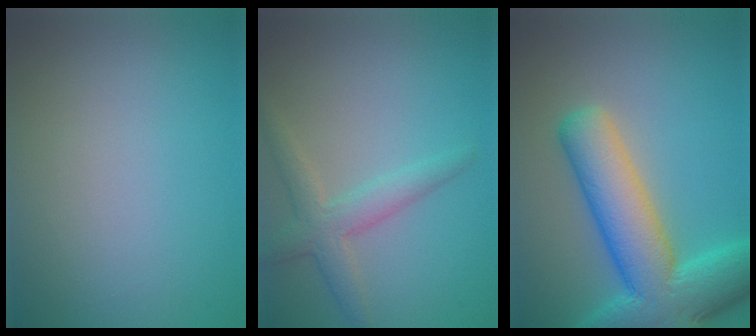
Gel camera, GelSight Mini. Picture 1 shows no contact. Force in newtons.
{"total": 3.0, "press": 3.0, "slide": 0.1}
{"total": 10.5, "press": 10.5, "slide": 0.8}